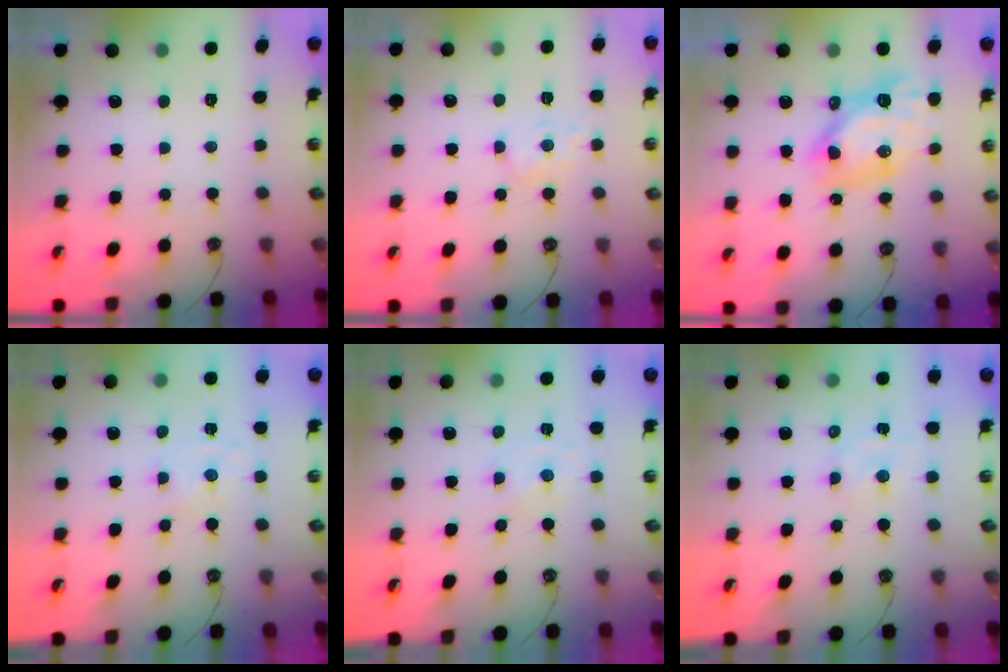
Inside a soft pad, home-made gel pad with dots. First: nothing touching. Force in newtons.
{"total": 6.6, "press": 6.5, "slide": 1.3}
{"total": 10.4, "press": 10.4, "slide": 0.8}
{"total": 0.6, "press": 0.6, "slide": 0.2}
{"total": 0.0}
{"total": 2.3, "press": 2.3, "slide": 0.3}